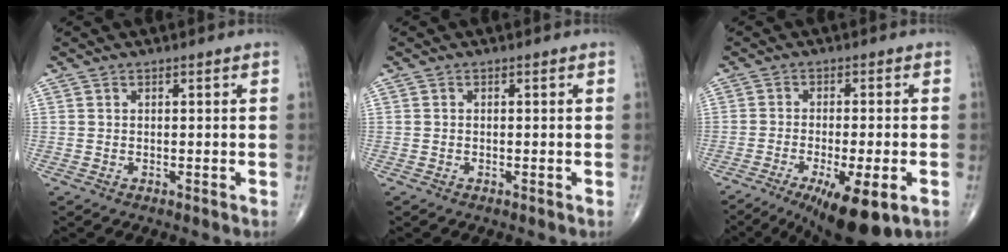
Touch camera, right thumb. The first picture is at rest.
{"total": 0.0}
{"total": 12.9, "force": [-6.3, 3.4, 10.7], "torque": [-0.158, -0.005, -0.092]}